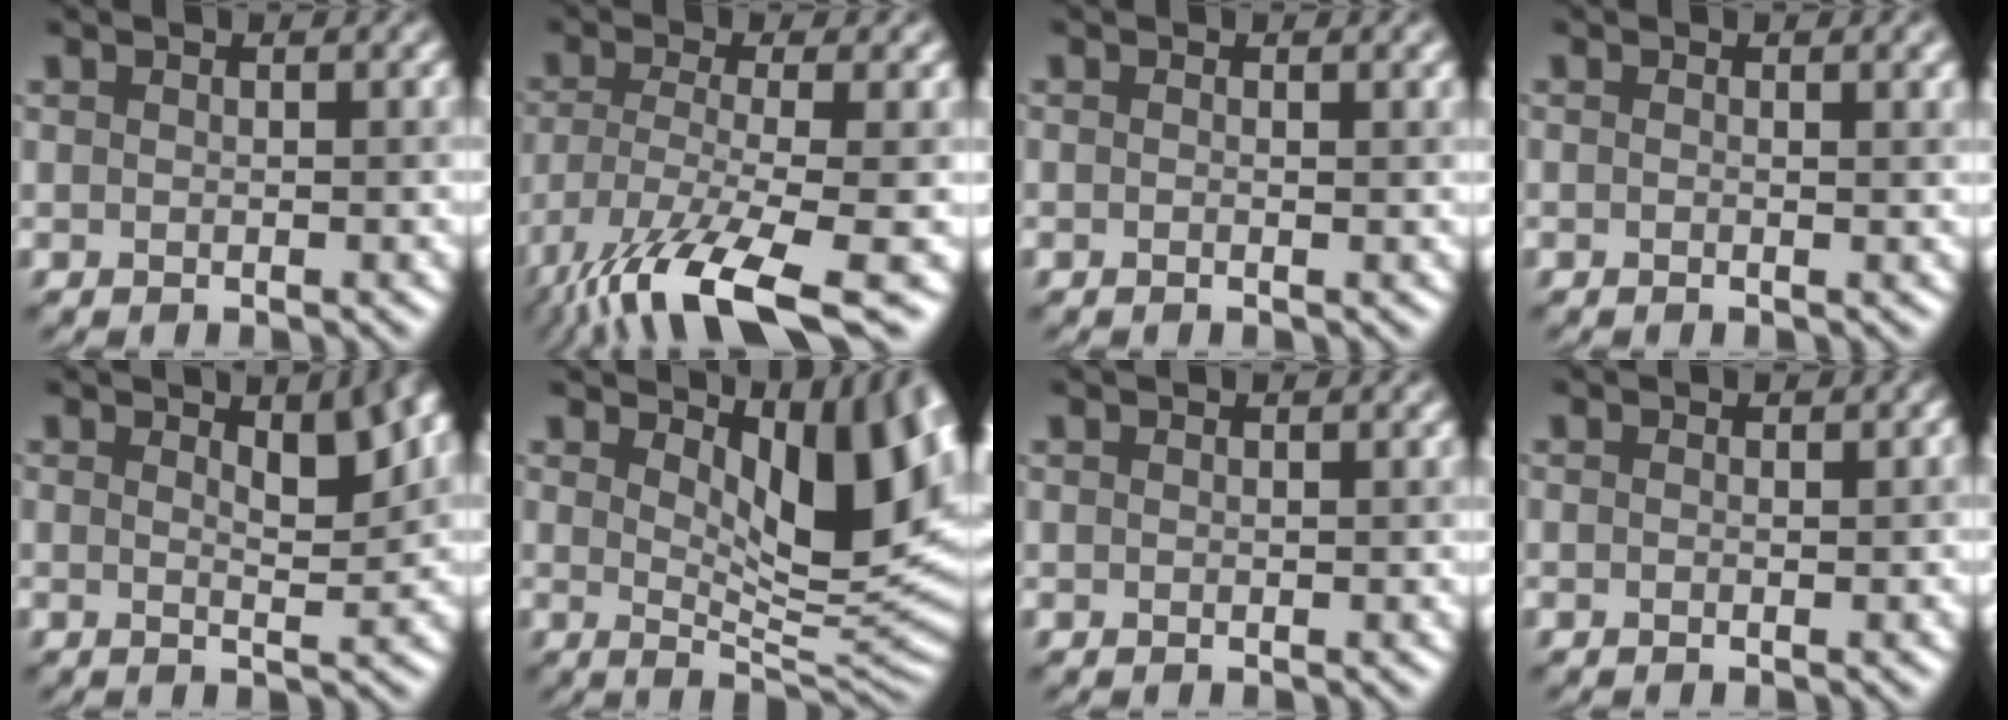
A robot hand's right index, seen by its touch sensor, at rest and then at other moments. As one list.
[{"total": 11.1, "force": [-6.7, 2.7, 8.5], "torque": [-0.166, -0.021, -0.118]}, {"total": 1.3, "force": [0.3, 0.5, 1.2], "torque": [-0.013, -0.004, -0.012]}, {"total": 2.1, "force": [0.5, 0.8, 1.8], "torque": [-0.016, 0.001, -0.012]}, {"total": 5.2, "force": [1.9, 1.6, 4.5], "torque": [-0.030, 0.015, 0.013]}, {"total": 9.7, "force": [3.2, 3.0, 8.6], "torque": [-0.123, -0.014, 0.058]}, {"total": 0.0}, {"total": 1.3, "force": [0.1, 0.6, 1.1], "torque": [-0.002, 0.000, -0.010]}]